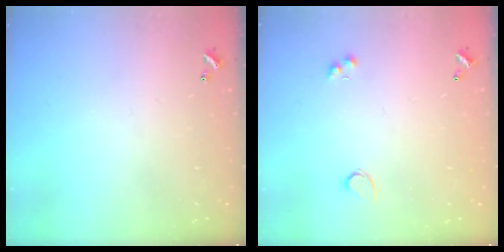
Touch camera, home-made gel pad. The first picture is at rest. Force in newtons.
{"total": 1.9, "press": 1.5, "slide": 1.1}